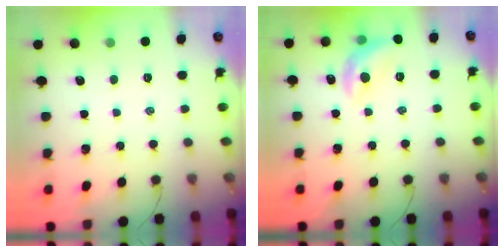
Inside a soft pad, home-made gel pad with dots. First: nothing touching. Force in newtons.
{"total": 10.8, "press": 10.7, "slide": 1.1}